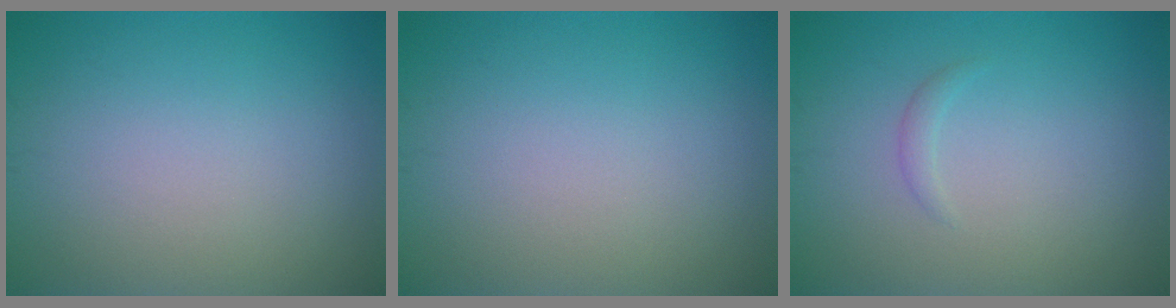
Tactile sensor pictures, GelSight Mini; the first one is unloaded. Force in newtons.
{"total": 0.0}
{"total": 0.7, "press": 0.7, "slide": 0.1}